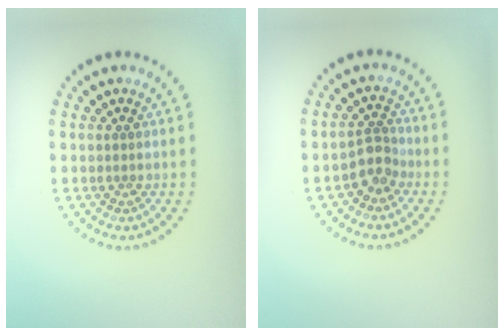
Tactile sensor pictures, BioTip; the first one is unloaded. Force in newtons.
{"total": 2.2, "press": 1.8, "slide": 1.3}